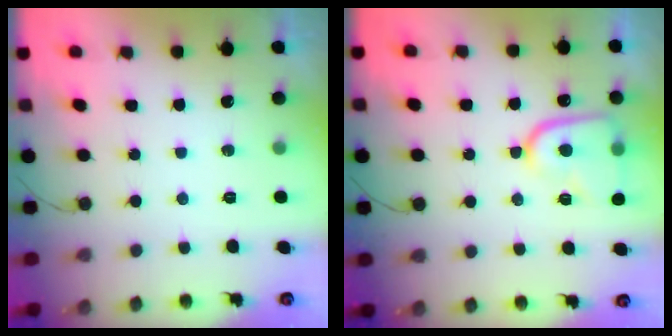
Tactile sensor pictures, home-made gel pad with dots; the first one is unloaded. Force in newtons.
{"total": 13.8, "press": 13.7, "slide": 1.4}